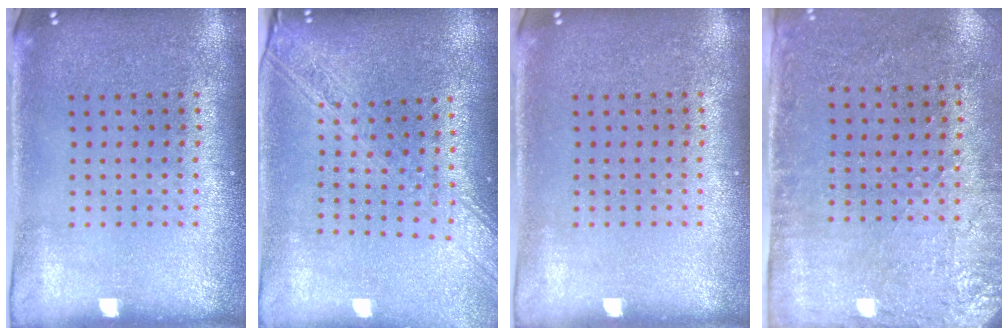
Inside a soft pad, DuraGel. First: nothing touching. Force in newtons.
{"total": 2.1, "press": 1.8, "slide": 1.1}
{"total": 0.0}
{"total": 2.8, "press": 2.3, "slide": 1.6}